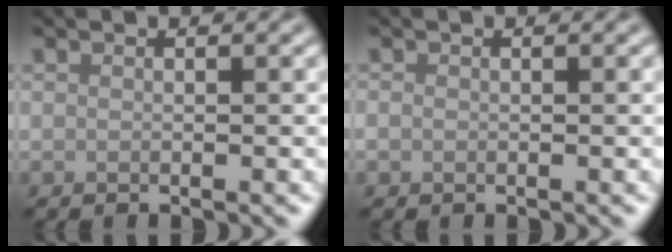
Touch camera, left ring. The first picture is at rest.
{"total": 0.6, "force": [-0.1, 0.5, 0.2], "torque": [-0.003, -0.004, -0.003]}